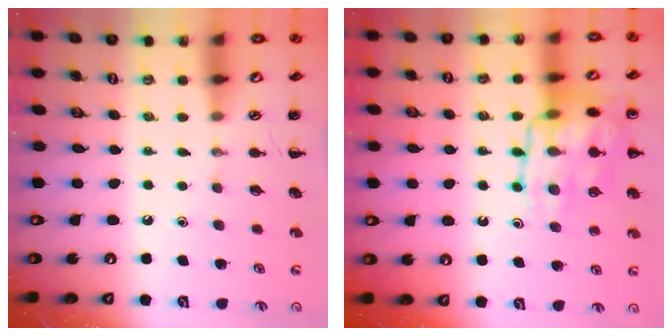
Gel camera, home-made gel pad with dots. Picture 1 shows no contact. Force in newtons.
{"total": 17.2, "press": 17.1, "slide": 1.5}